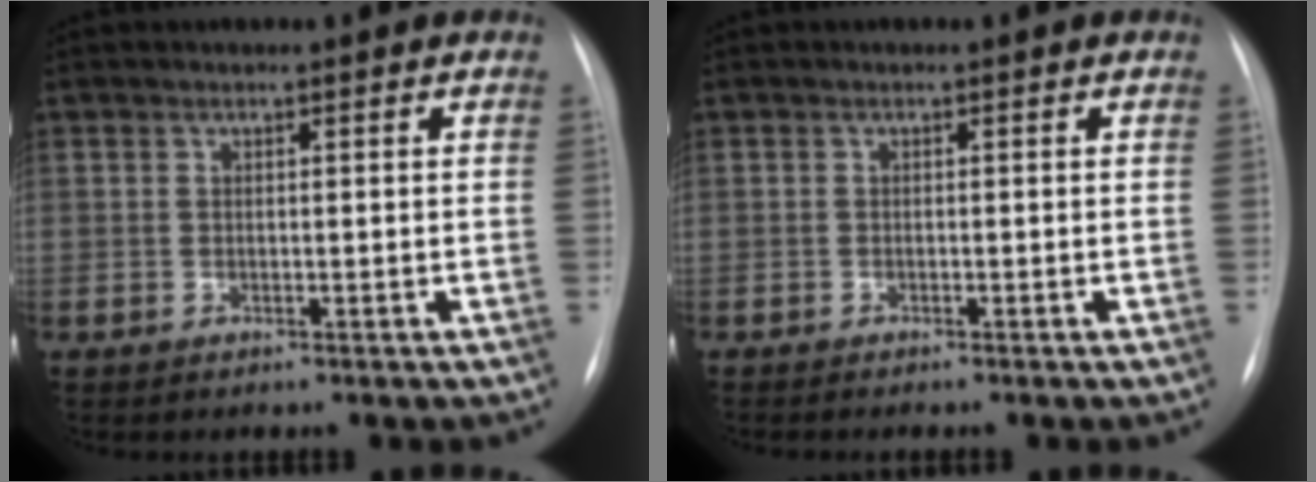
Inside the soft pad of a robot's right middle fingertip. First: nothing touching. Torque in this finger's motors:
{"motor_torque": [0.20, -0.24, 0.04, 0.01]}